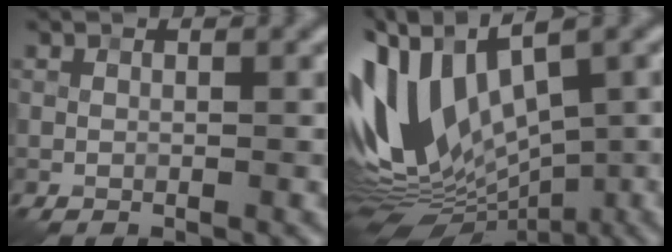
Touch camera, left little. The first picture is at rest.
{"total": 12.6, "force": [0.3, 7.1, 10.4], "torque": [-0.216, 0.002, 0.009]}